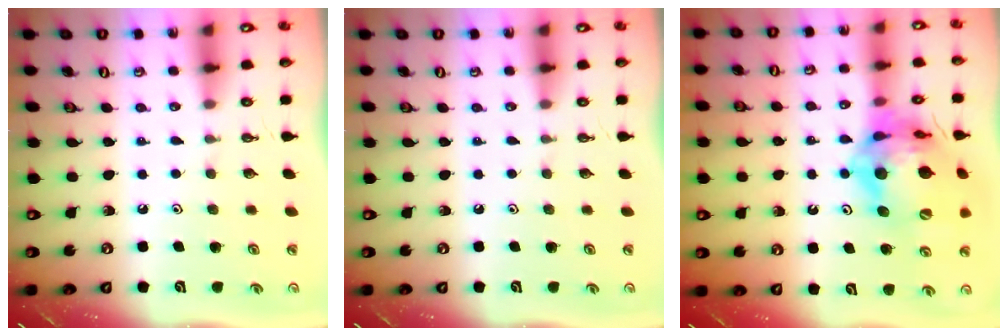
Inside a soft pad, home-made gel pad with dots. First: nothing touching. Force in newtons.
{"total": 0.0}
{"total": 20.7, "press": 20.5, "slide": 2.6}